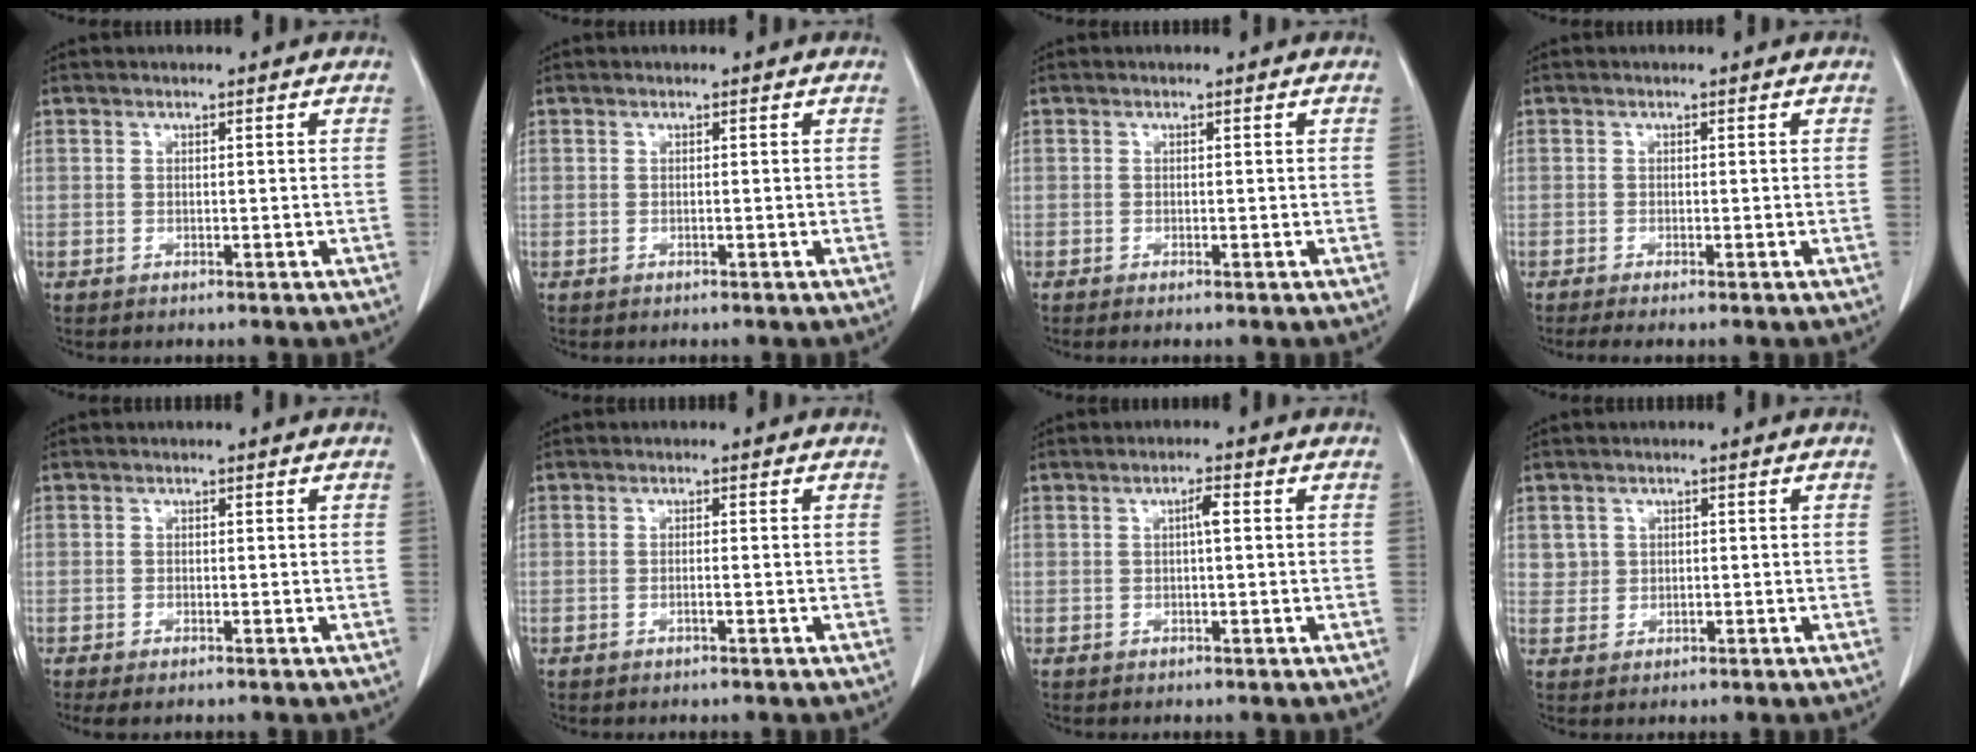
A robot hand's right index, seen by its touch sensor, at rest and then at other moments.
{"total": 0.0}
{"total": 0.6, "force": [-0.4, -0.1, 0.4], "torque": [-0.011, -0.002, -0.008]}
{"total": 1.9, "force": [-1.5, -0.1, 1.2], "torque": [-0.022, -0.005, -0.026]}
{"total": 1.3, "force": [-0.9, 0.2, 0.9], "torque": [-0.014, -0.004, -0.011]}
{"total": 0.8, "force": [-0.3, 0.0, 0.7], "torque": [-0.013, 0.001, -0.005]}
{"total": 1.8, "force": [0.3, 0.2, 1.7], "torque": [-0.031, 0.004, 0.004]}
{"total": 2.2, "force": [0.7, 2.1, 0.2], "torque": [0.007, 0.002, 0.011]}